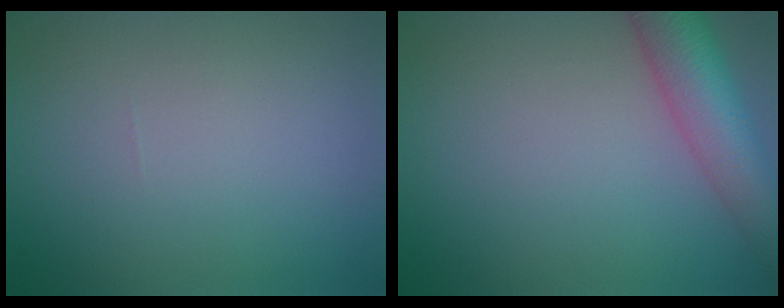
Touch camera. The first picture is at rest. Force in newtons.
{"total": 7.4, "press": 7.4, "slide": 0.5}